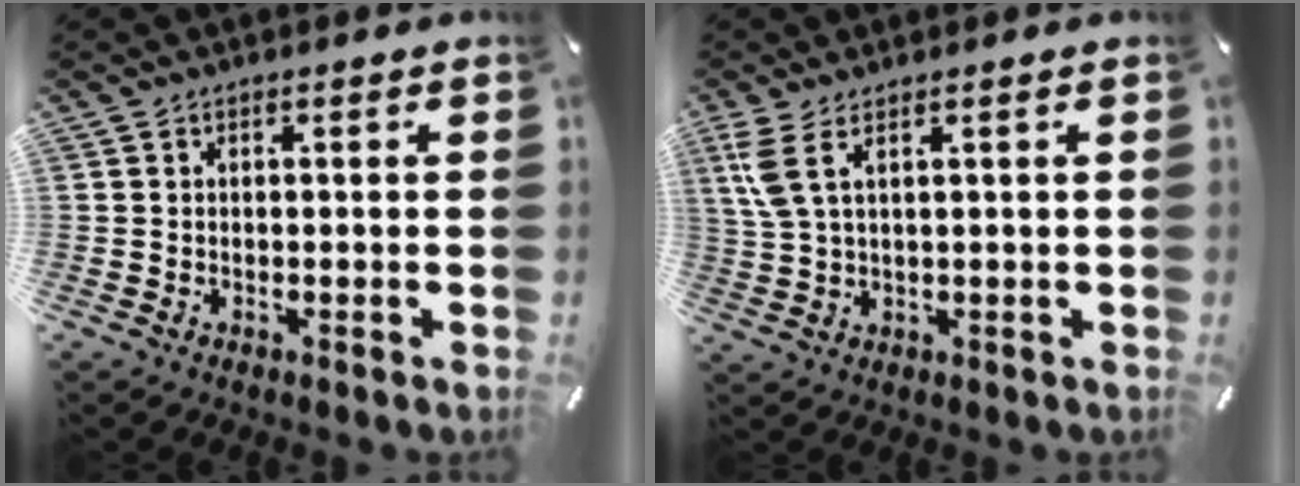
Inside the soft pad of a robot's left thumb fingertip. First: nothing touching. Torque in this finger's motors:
{"motor_torque": [1.75, 1.70, 1.37, -0.88, 0.47]}